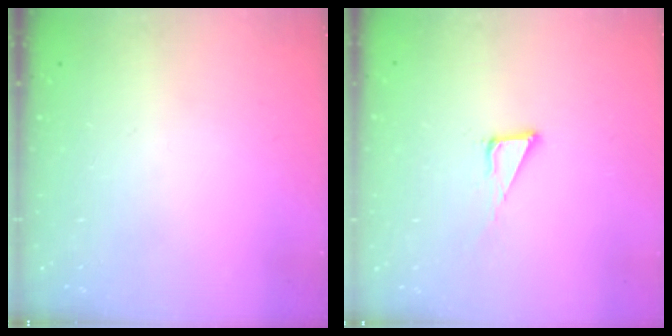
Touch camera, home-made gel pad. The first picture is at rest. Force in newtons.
{"total": 4.3, "press": 4.3, "slide": 0.2}